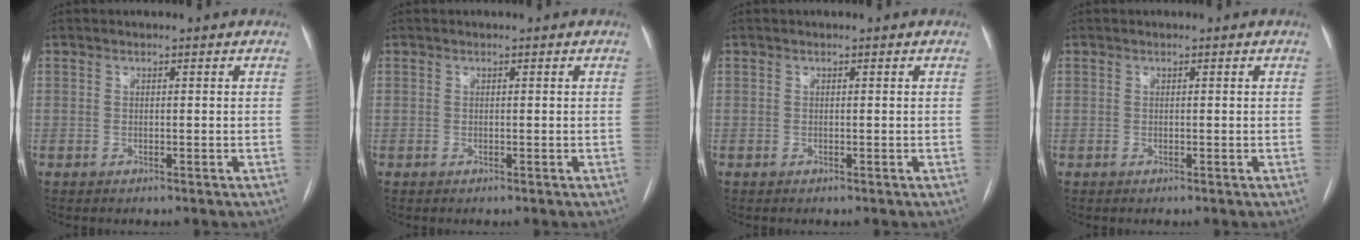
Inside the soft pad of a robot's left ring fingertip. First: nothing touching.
{"total": 0.0}
{"total": 0.0}
{"total": 0.0}